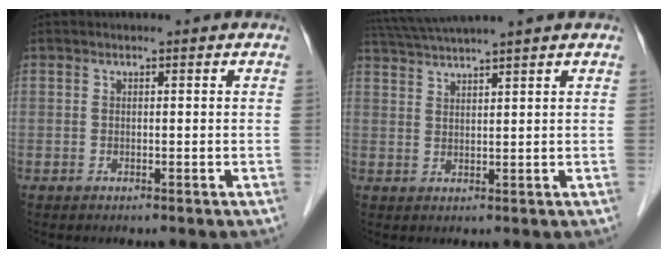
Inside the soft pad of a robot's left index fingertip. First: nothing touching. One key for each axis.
{"total": 7.8, "fx": 6.9, "fy": -1.3, "fz": 3.4, "tx": -0.064, "ty": 0.027, "tz": 0.116}